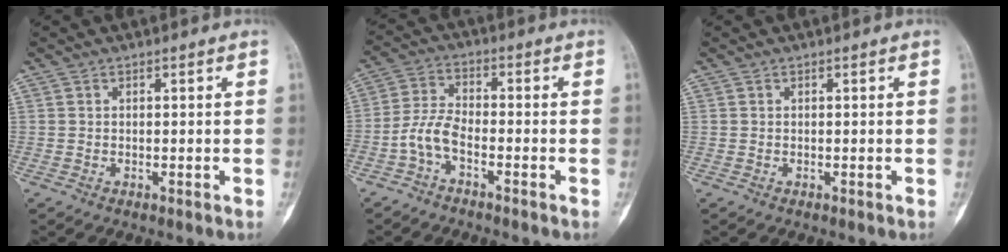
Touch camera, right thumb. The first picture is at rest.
{"total": 5.6, "force": [-2.9, 2.3, 4.1], "torque": [-0.089, 0.027, -0.066]}
{"total": 0.0}